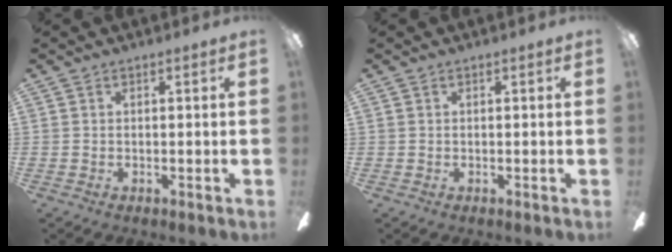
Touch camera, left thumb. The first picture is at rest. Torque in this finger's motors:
{"motor_torque": [-0.06, -0.16, -0.23, 0.12, 0.00]}